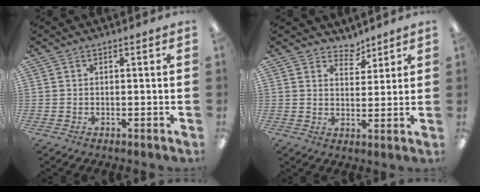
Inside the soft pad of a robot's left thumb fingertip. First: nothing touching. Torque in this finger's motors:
{"motor_torque": [-0.30, -0.41, -0.10, 0.04, -0.09]}